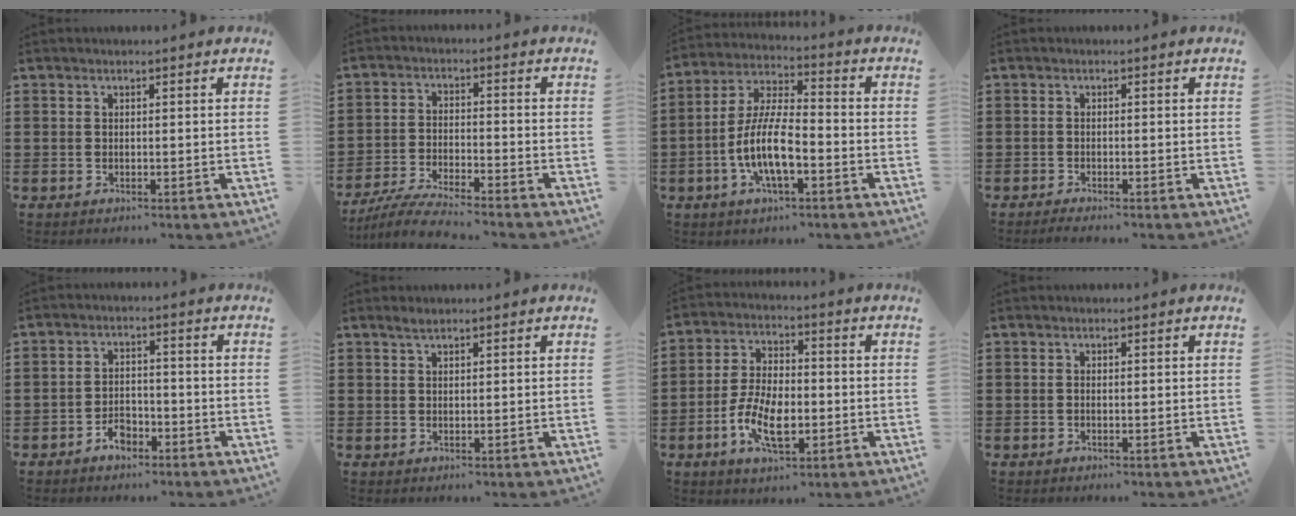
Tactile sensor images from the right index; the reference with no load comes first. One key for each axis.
{"total": 5.3, "fx": -5.0, "fy": -0.3, "fz": 1.6, "tx": -0.048, "ty": -0.016, "tz": -0.102}
{"total": 10.0, "fx": -3.3, "fy": 3.5, "fz": 8.8, "tx": -0.200, "ty": -0.006, "tz": -0.069}
{"total": 1.1, "fx": -1.1, "fy": -0.2, "fz": 0.1, "tx": -0.005, "ty": -0.003, "tz": -0.021}
{"total": 3.4, "fx": -2.6, "fy": 1.9, "fz": 1.3, "tx": -0.023, "ty": 0.007, "tz": -0.051}
{"total": 1.1, "fx": 0.9, "fy": 0.3, "fz": 0.6, "tx": -0.012, "ty": 0.001, "tz": 0.017}
{"total": 8.5, "fx": -2.9, "fy": 4.3, "fz": 6.8, "tx": -0.153, "ty": -0.002, "tz": -0.057}
{"total": 0.0}